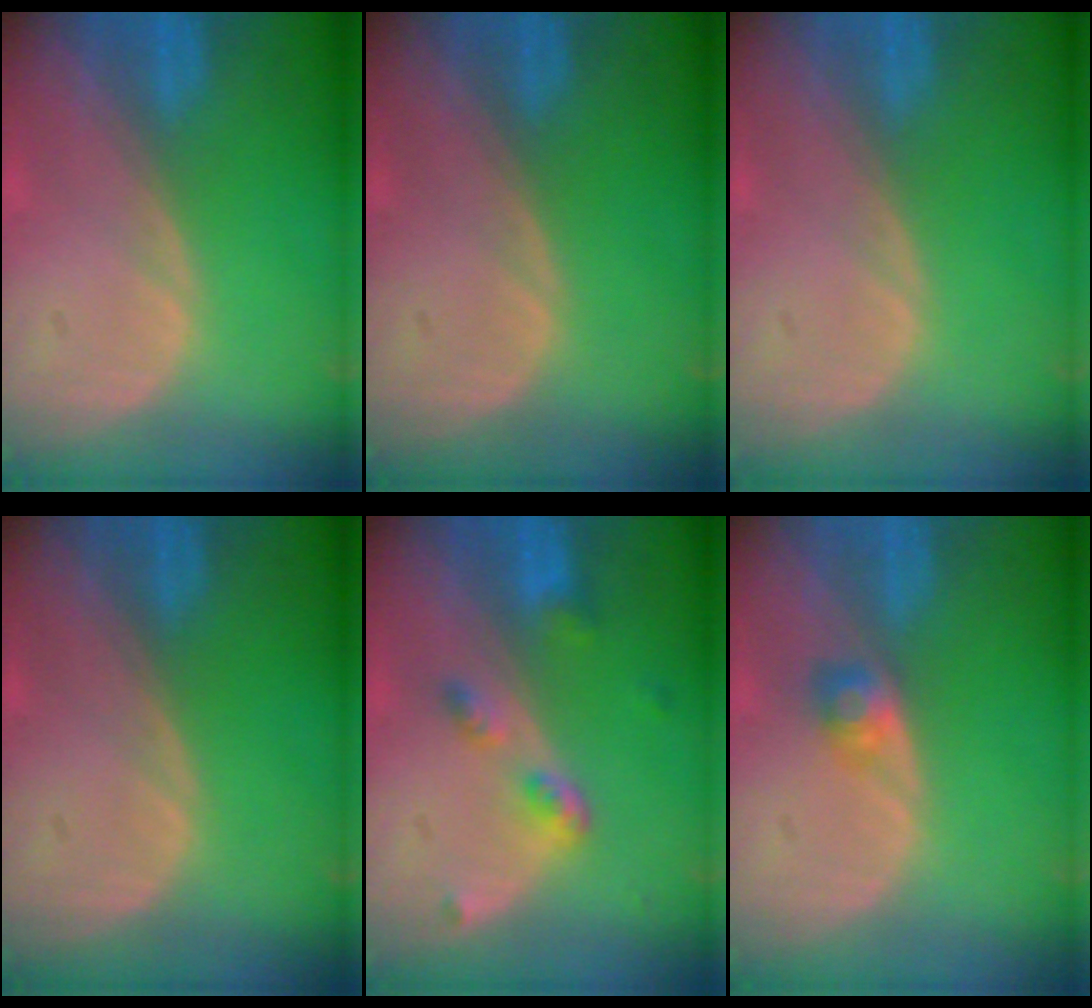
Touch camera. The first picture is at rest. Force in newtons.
{"total": 0.0}
{"total": 0.0}
{"total": 0.0}
{"total": 4.3, "press": 4.0, "slide": 1.6}
{"total": 2.5, "press": 2.3, "slide": 1.0}